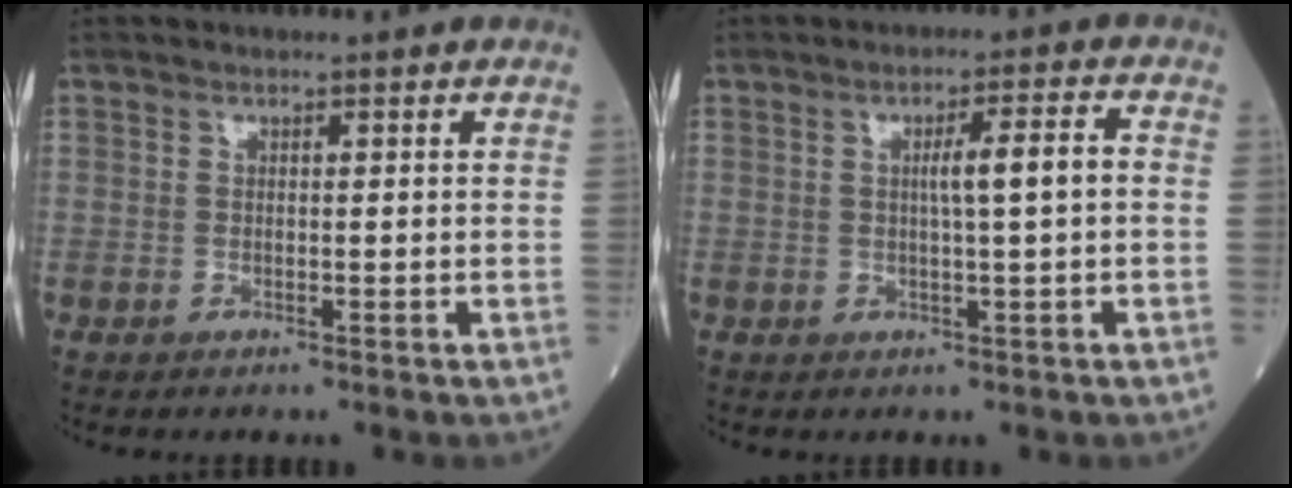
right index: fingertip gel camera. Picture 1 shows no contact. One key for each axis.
{"total": 4.6, "fx": 0.2, "fy": -0.1, "fz": 4.6, "tx": -0.076, "ty": 0.007, "tz": 0.004}